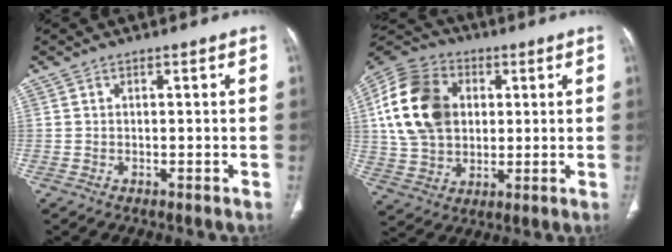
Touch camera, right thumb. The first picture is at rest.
{"total": 18.6, "force": [3.3, 14.0, 11.8], "torque": [-0.215, 0.014, 0.059]}